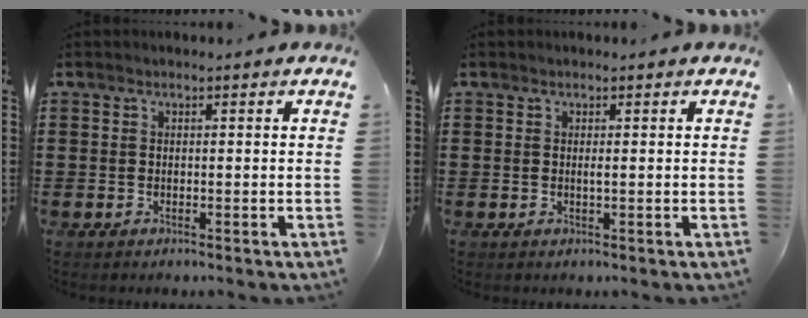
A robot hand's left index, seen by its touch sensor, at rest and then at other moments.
{"total": 0.7, "force": [0.2, 0.0, 0.7], "torque": [-0.012, -0.004, 0.004]}